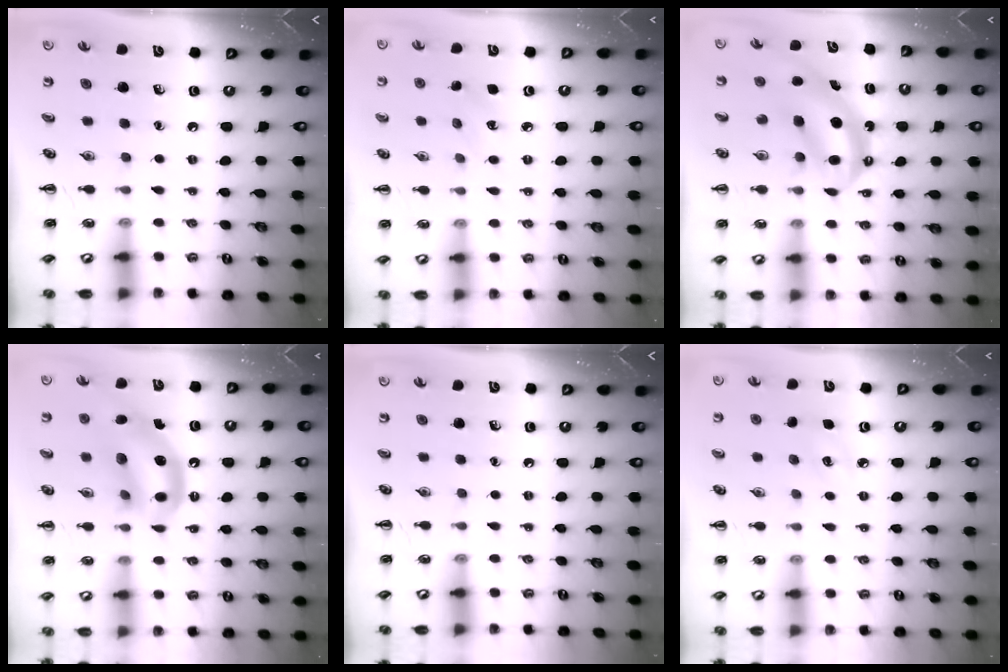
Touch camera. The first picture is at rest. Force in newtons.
{"total": 4.3, "press": 4.2, "slide": 1.1}
{"total": 6.4, "press": 6.3, "slide": 1.0}
{"total": 13.1, "press": 12.7, "slide": 3.4}
{"total": 0.0}
{"total": 5.2, "press": 5.0, "slide": 1.3}